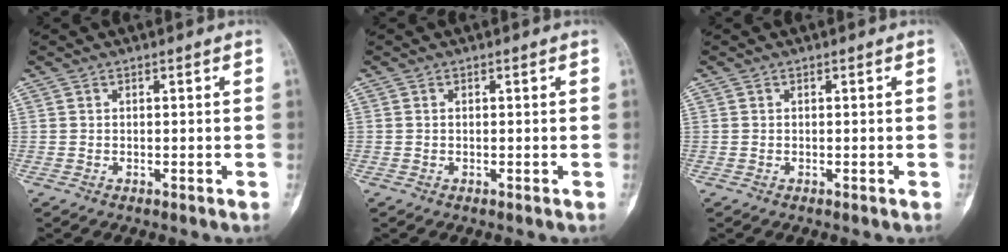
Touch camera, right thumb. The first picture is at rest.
{"total": 0.0}
{"total": 0.0}